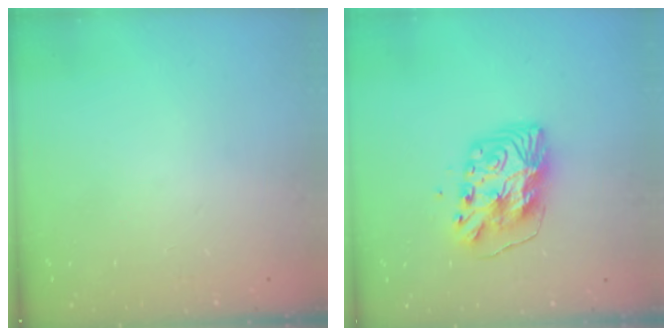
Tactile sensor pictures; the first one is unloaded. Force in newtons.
{"total": 11.3, "press": 11.3, "slide": 1.1}